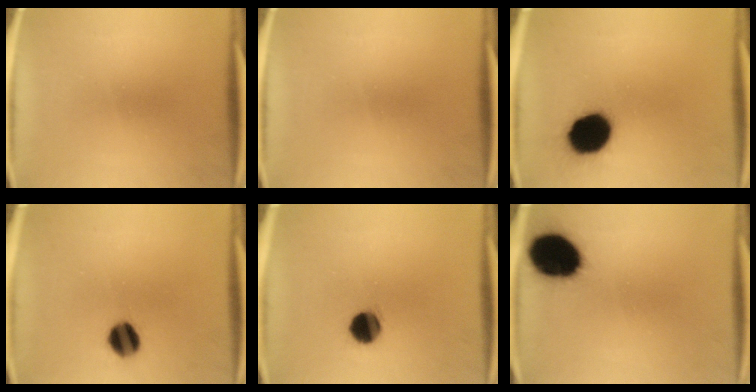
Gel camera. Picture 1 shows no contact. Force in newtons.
{"total": 0.0}
{"total": 14.9}
{"total": 7.5}
{"total": 7.6}
{"total": 17.8}